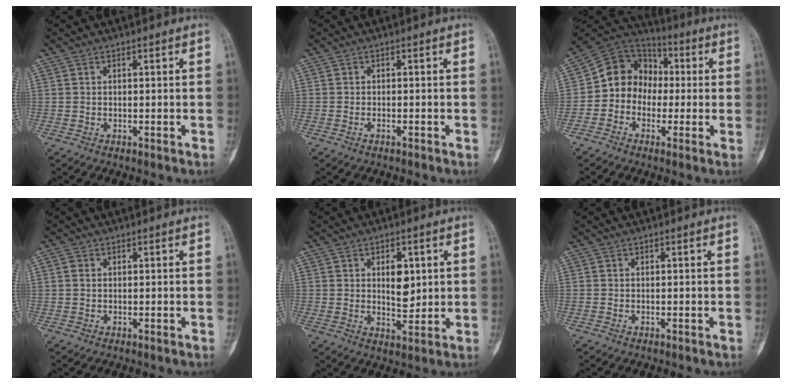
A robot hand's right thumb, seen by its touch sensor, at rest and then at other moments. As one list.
[{"total": 0.6, "force": [-0.4, 0.2, 0.4], "torque": [-0.011, 0.005, -0.007]}, {"total": 11.9, "force": [-0.5, 10.2, 6.1], "torque": [-0.060, 0.037, -0.025]}, {"total": 1.1, "force": [0.2, 0.9, 0.6], "torque": [-0.010, 0.002, 0.003]}, {"total": 6.4, "force": [1.6, 3.5, 5.1], "torque": [-0.057, -0.012, 0.029]}, {"total": 0.0}]